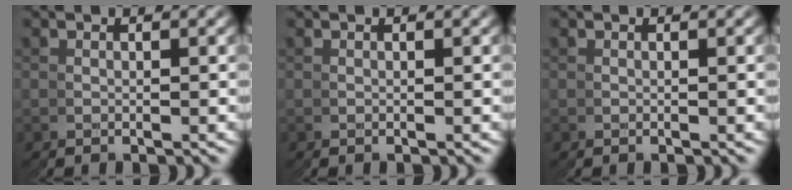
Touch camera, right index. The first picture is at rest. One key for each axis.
{"total": 0.0}
{"total": 0.0}